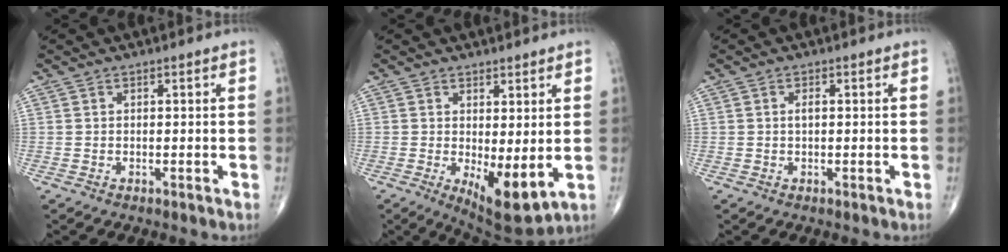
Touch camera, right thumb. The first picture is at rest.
{"total": 8.4, "force": [-0.7, 3.2, 7.8], "torque": [-0.114, -0.025, 0.002]}
{"total": 1.0, "force": [0.1, 0.5, 0.9], "torque": [-0.016, 0.001, 0.000]}